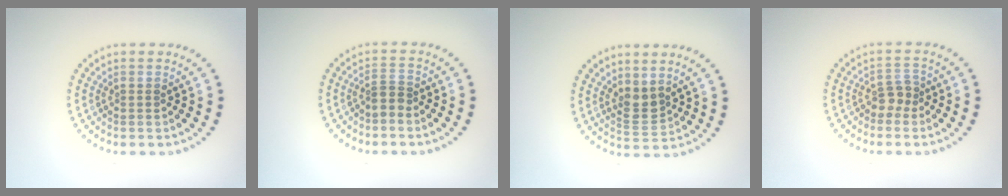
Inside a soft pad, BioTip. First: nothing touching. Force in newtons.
{"total": 1.5, "press": 0.9, "slide": 1.1}
{"total": 2.0, "press": 1.7, "slide": 1.1}
{"total": 1.7, "press": 1.4, "slide": 1.0}